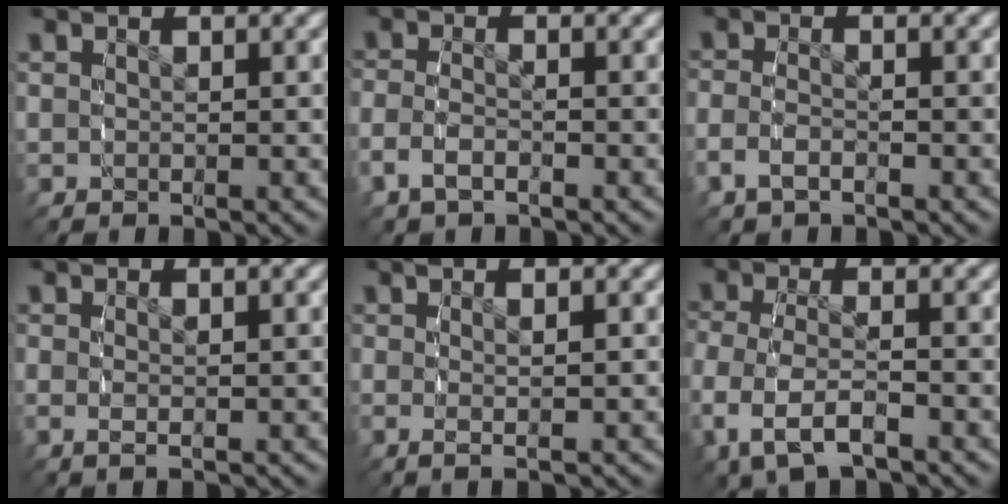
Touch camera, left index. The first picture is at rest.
{"total": 2.6, "force": [-1.5, 1.4, 1.6], "torque": [-0.045, -0.012, -0.022]}
{"total": 2.3, "force": [-1.4, 1.2, 1.4], "torque": [-0.039, -0.011, -0.020]}
{"total": 1.2, "force": [-0.2, 0.1, 1.1], "torque": [-0.027, -0.009, 0.003]}
{"total": 1.9, "force": [0.1, -0.2, 1.9], "torque": [-0.031, -0.003, 0.004]}
{"total": 4.5, "force": [-1.6, 2.5, 3.4], "torque": [-0.088, -0.022, -0.014]}